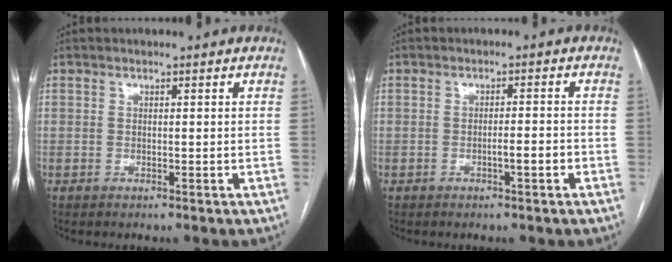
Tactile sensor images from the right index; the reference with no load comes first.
{"total": 2.5, "force": [-1.2, 0.1, 2.2], "torque": [-0.033, 0.001, -0.020]}